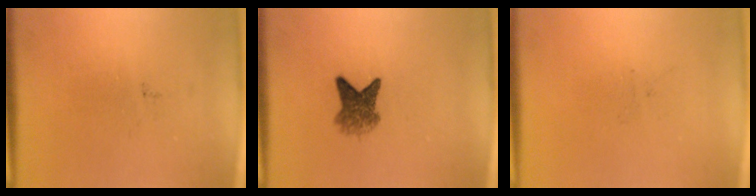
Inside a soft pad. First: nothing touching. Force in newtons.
{"total": 4.2}
{"total": 0.0}